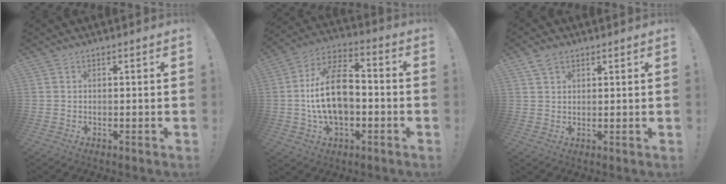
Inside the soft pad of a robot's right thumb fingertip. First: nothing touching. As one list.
[{"total": 17.6, "force": [-1.9, 10.5, 13.9], "torque": [-0.259, 0.025, -0.033]}, {"total": 3.8, "force": [2.3, 2.4, 1.8], "torque": [-0.031, -0.002, 0.044]}]